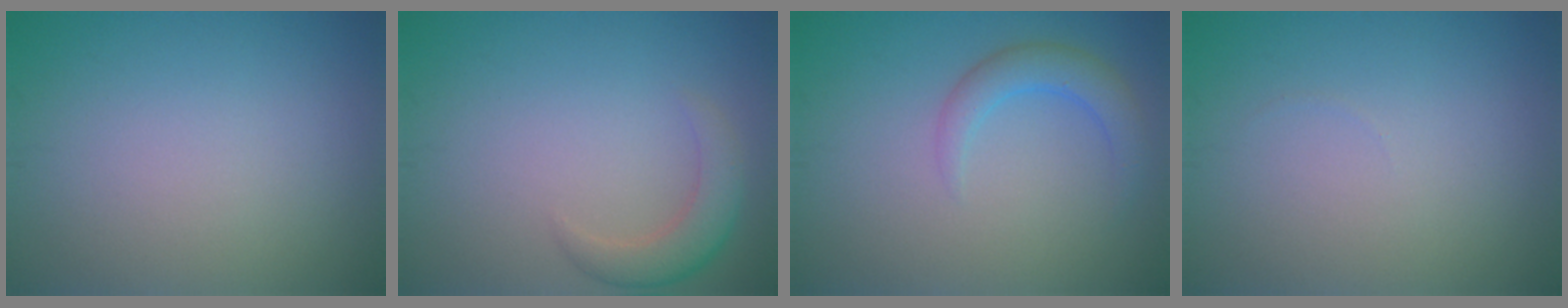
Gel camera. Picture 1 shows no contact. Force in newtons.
{"total": 2.8, "press": 2.8, "slide": 0.2}
{"total": 2.7, "press": 2.7, "slide": 0.2}
{"total": 0.0}